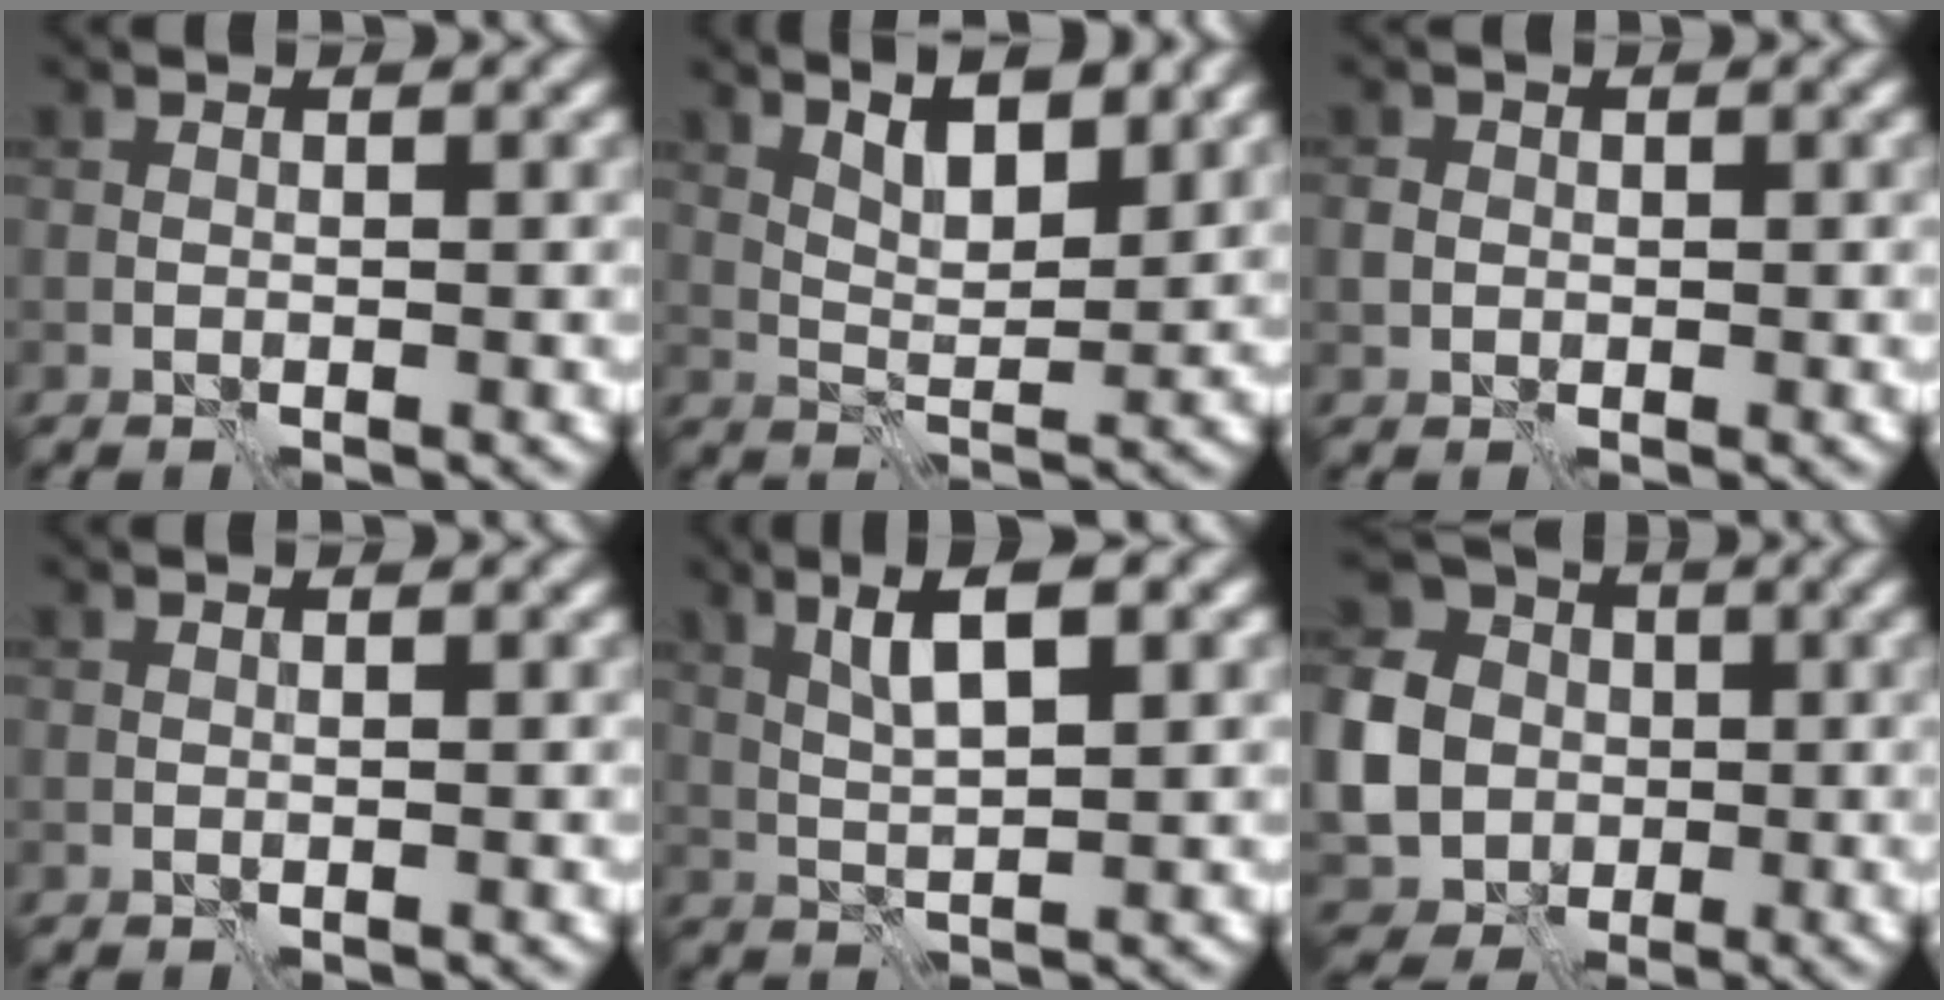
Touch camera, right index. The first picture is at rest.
{"total": 4.9, "force": [3.2, 1.5, 3.4], "torque": [-0.056, 0.002, 0.057]}
{"total": 1.3, "force": [-0.1, 1.3, 0.3], "torque": [-0.003, -0.002, -0.004]}
{"total": 0.0}
{"total": 4.7, "force": [2.0, 1.0, 4.1], "torque": [-0.084, 0.005, 0.040]}
{"total": 10.3, "force": [-1.0, 9.2, 4.5], "torque": [-0.112, -0.020, -0.032]}